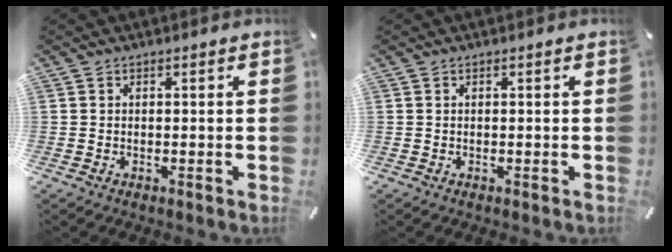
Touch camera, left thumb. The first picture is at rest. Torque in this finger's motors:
{"motor_torque": [0.00, 0.00, -0.04, 0.03, 0.00]}